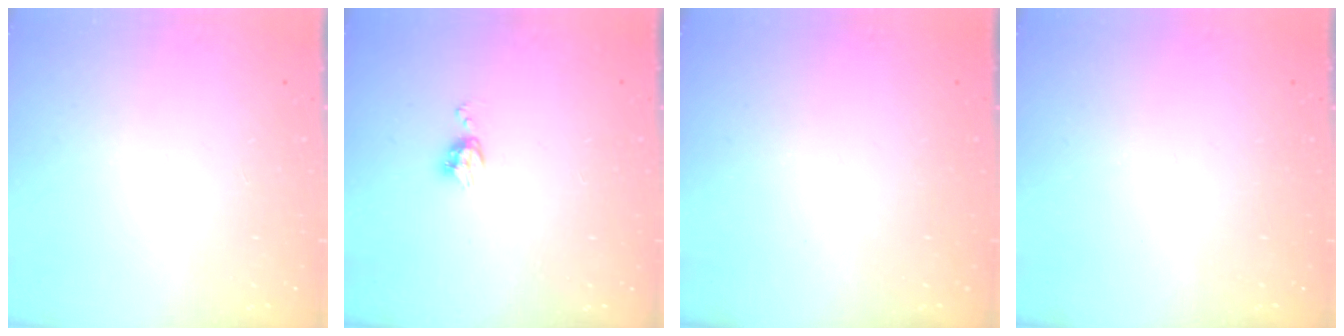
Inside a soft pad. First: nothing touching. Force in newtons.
{"total": 6.1, "press": 6.1, "slide": 0.6}
{"total": 0.0}
{"total": 0.0}